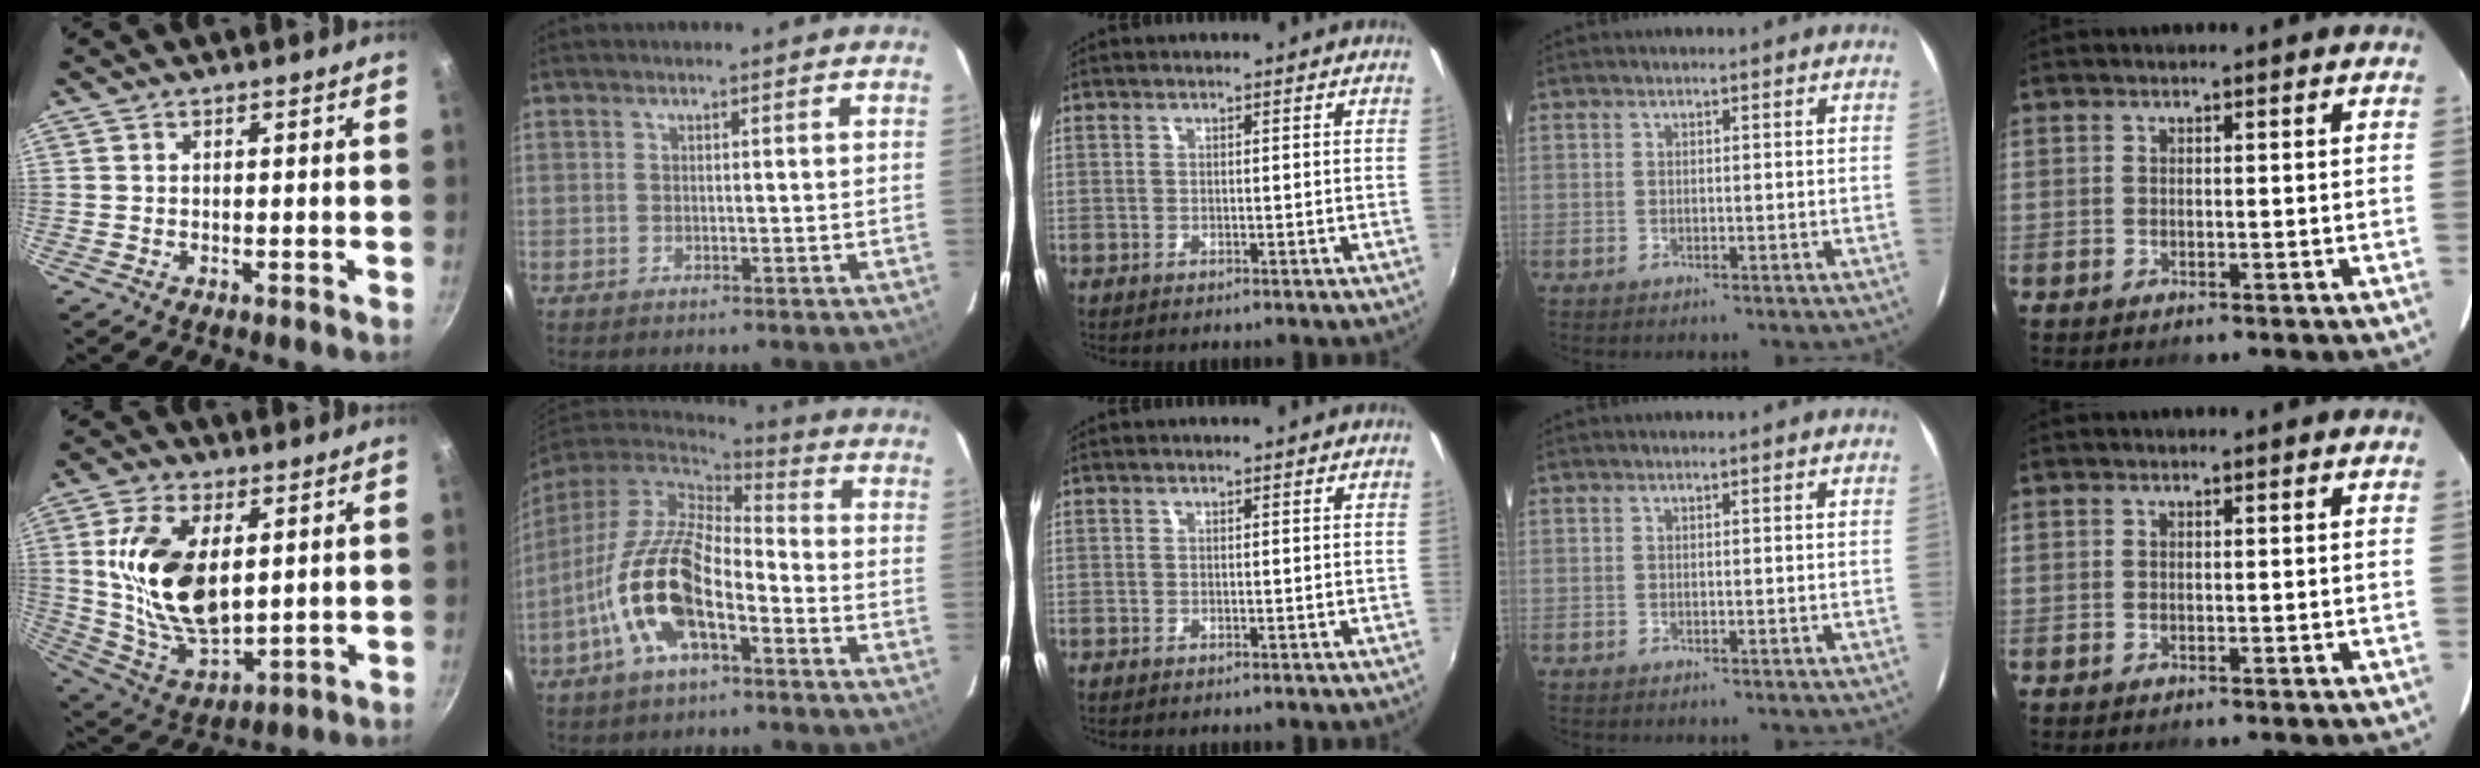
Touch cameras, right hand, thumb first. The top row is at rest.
{"thumb": {"total": 18.1, "force": [3.5, 10.1, 14.6], "torque": [-0.263, -0.019, 0.079]}, "index": {"total": 16.7, "force": [-6.8, 7.0, 13.5], "torque": [-0.281, -0.010, -0.136]}}